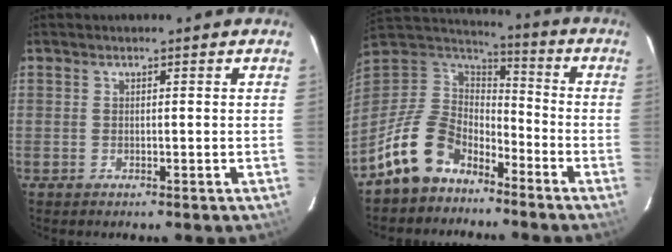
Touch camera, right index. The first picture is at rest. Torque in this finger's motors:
{"motor_torque": [0.57, -0.49, -0.11, -0.21]}